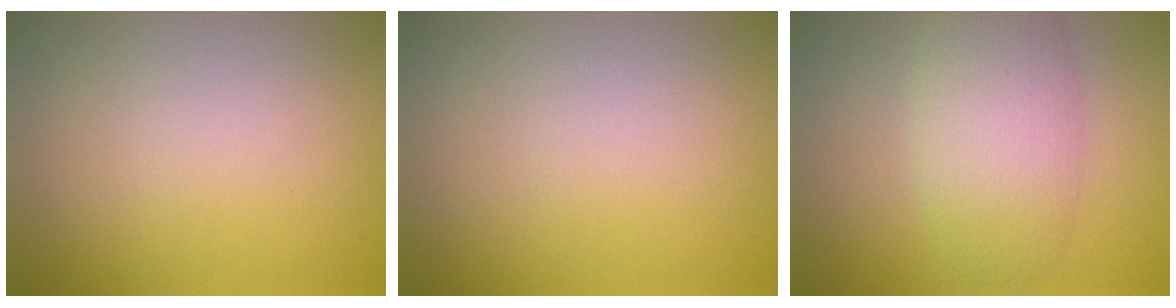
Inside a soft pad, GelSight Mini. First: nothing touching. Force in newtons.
{"total": 0.0}
{"total": 5.1, "press": 5.0, "slide": 0.3}